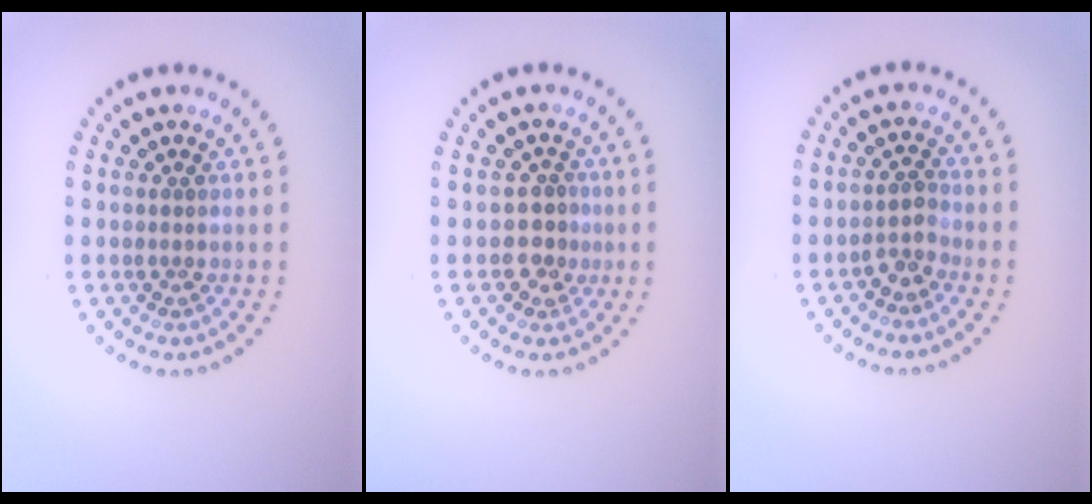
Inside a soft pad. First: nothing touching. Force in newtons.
{"total": 2.0, "press": 1.8, "slide": 0.8}
{"total": 1.7, "press": 1.3, "slide": 1.1}